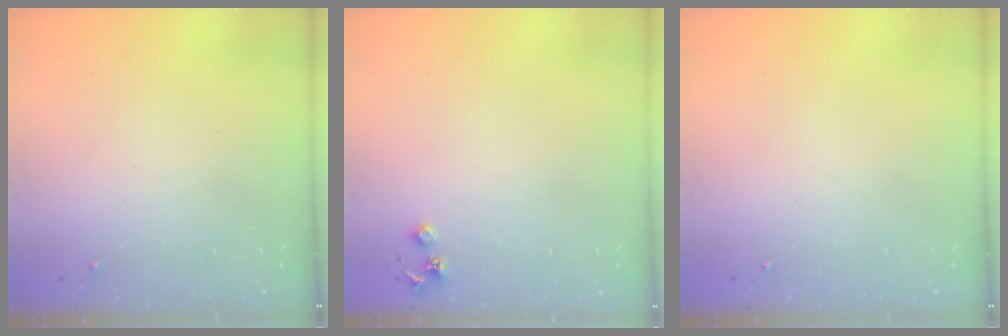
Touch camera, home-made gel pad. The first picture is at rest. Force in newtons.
{"total": 3.6, "press": 3.5, "slide": 0.5}
{"total": 0.0}